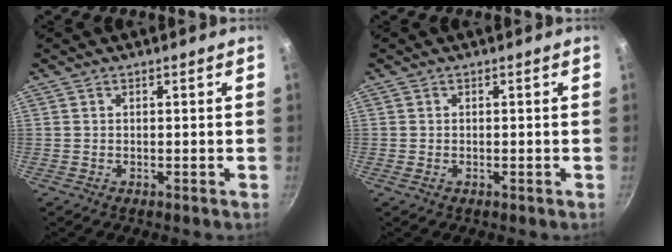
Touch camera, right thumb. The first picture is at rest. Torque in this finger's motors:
{"motor_torque": [-0.39, 0.01, -0.43, 0.05, 0.07]}